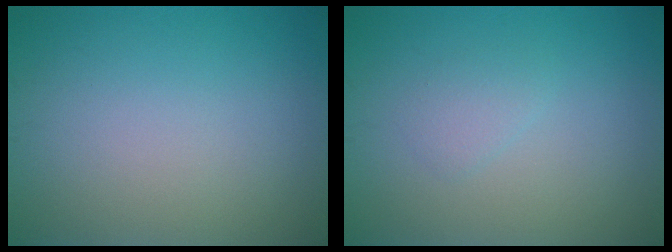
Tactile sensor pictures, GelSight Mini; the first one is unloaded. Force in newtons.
{"total": 1.1, "press": 1.1, "slide": 0.1}